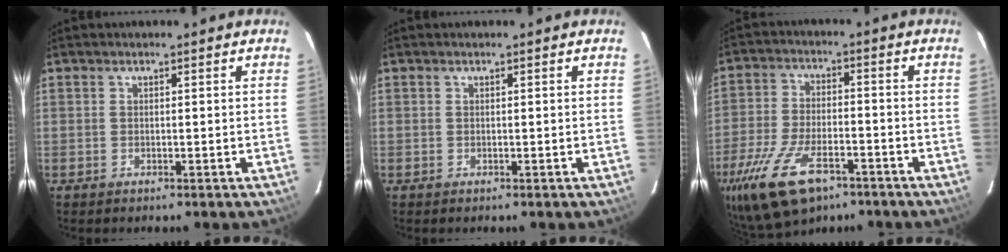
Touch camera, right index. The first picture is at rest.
{"total": 0.0}
{"total": 17.5, "force": [-10.5, 8.1, 11.4], "torque": [-0.256, -0.038, -0.185]}